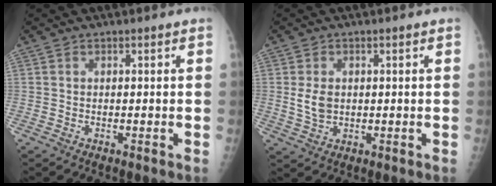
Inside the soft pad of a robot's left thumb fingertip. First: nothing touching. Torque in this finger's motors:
{"motor_torque": [0.48, 0.61, 0.12, -0.30, 0.06]}